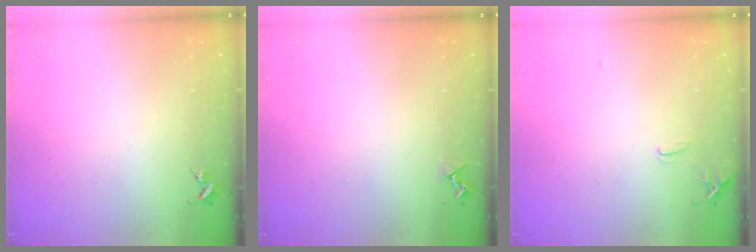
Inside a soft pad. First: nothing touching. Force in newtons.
{"total": 3.8, "press": 3.7, "slide": 0.6}
{"total": 7.7, "press": 7.7, "slide": 0.7}